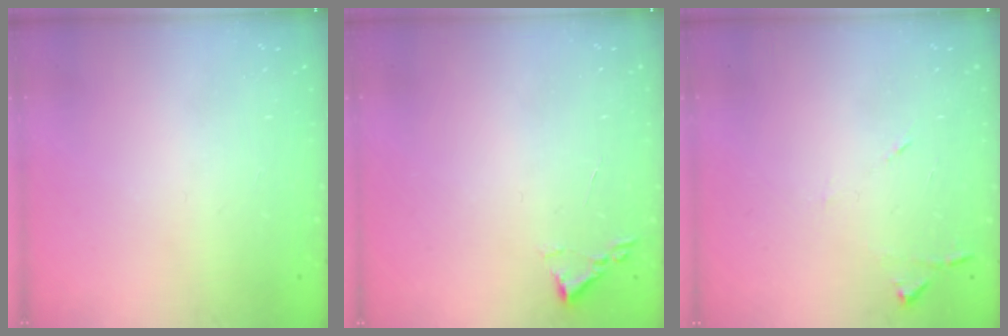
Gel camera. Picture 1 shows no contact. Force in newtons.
{"total": 1.8, "press": 1.7, "slide": 0.2}
{"total": 6.7, "press": 6.7, "slide": 0.7}